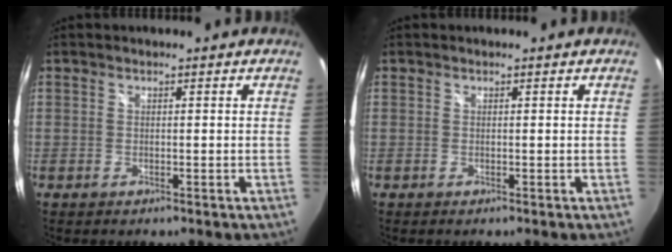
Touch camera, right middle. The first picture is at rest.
{"total": 0.0}